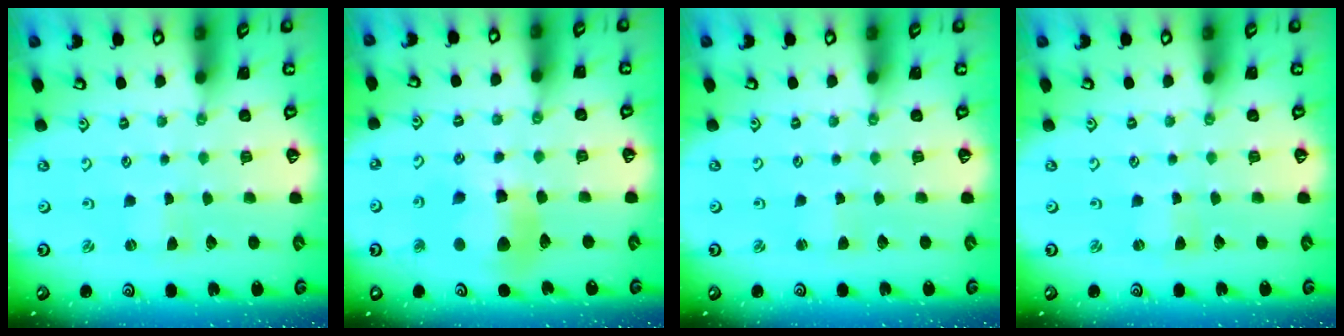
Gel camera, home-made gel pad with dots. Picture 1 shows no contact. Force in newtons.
{"total": 11.8, "press": 11.7, "slide": 1.7}
{"total": 1.6, "press": 1.6, "slide": 0.2}
{"total": 0.0}